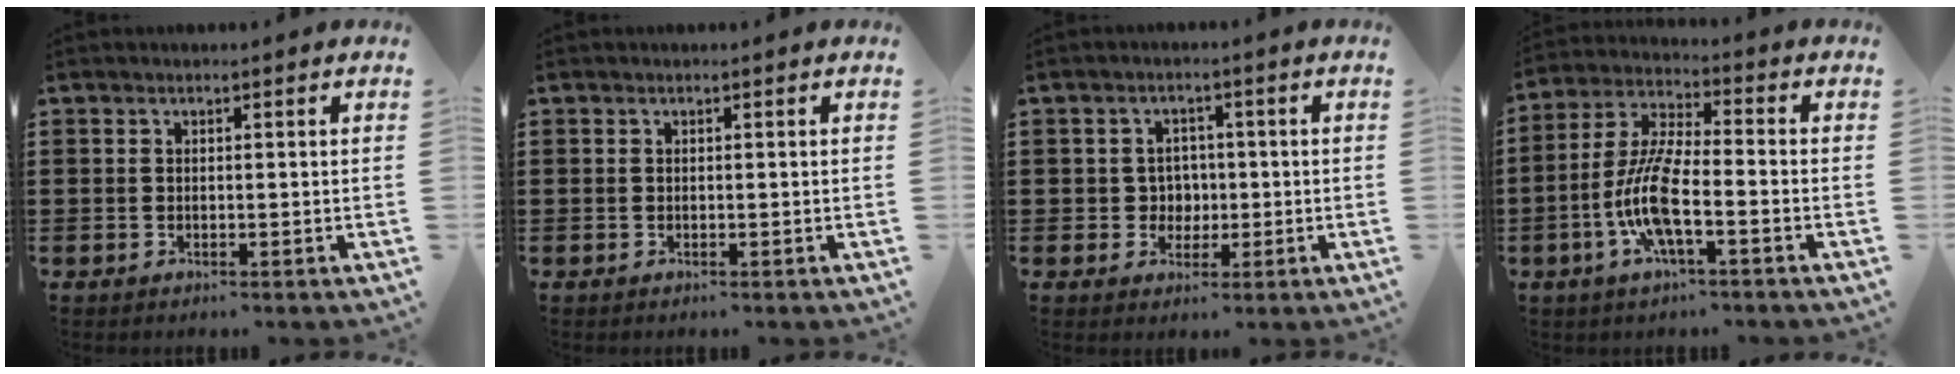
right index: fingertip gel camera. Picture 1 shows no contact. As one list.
[{"total": 0.0}, {"total": 3.3, "force": [-0.3, 3.2, 0.8], "torque": [-0.030, 0.008, -0.010]}, {"total": 9.1, "force": [-3.2, 2.2, 8.2], "torque": [-0.192, -0.014, -0.066]}]